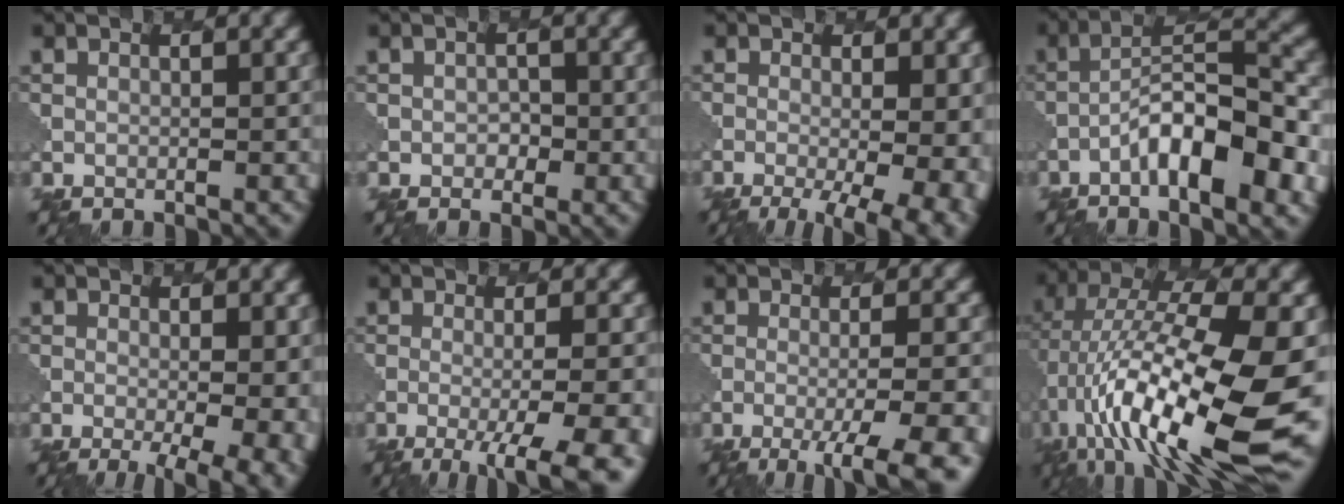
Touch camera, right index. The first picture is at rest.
{"total": 0.8, "force": [-0.1, 0.8, 0.0], "torque": [-0.001, 0.000, -0.001]}
{"total": 10.9, "force": [-3.9, 5.3, 8.7], "torque": [-0.083, -0.008, -0.040]}
{"total": 8.5, "force": [-3.8, 2.6, 7.1], "torque": [-0.120, 0.021, -0.067]}
{"total": 9.1, "force": [-2.7, 4.2, 7.5], "torque": [-0.059, 0.006, -0.025]}
{"total": 9.2, "force": [-4.6, 3.2, 7.3], "torque": [-0.083, -0.013, -0.055]}
{"total": 8.1, "force": [-4.4, 2.2, 6.4], "torque": [-0.083, -0.006, -0.057]}
{"total": 16.4, "force": [-2.3, 5.6, 15.2], "torque": [-0.292, 0.019, -0.036]}